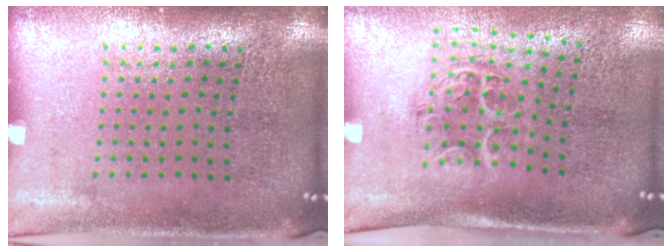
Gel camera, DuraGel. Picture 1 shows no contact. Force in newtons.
{"total": 1.1, "press": 1.1, "slide": 0.2}